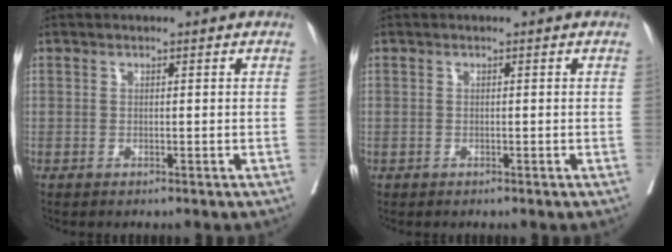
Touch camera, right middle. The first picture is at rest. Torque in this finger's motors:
{"motor_torque": [0.46, -0.26, 0.07, -0.01]}